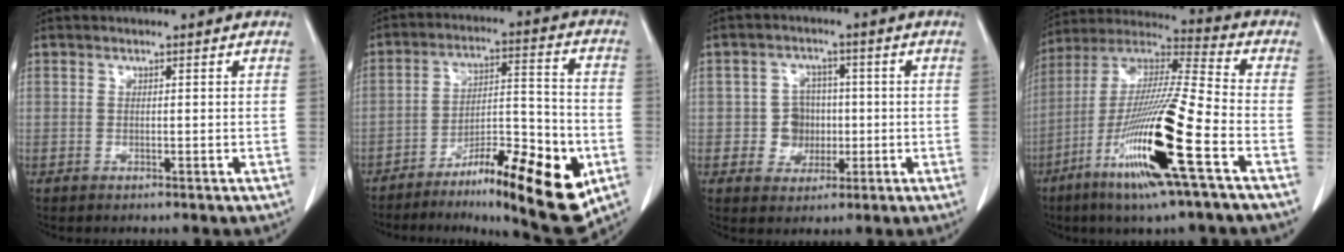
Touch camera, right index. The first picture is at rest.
{"total": 17.9, "force": [-9.1, 3.8, 15.0], "torque": [-0.209, 0.009, -0.134]}
{"total": 4.8, "force": [-0.5, 4.7, 1.2], "torque": [-0.015, 0.014, -0.004]}
{"total": 19.9, "force": [-8.0, 0.0, 18.2], "torque": [-0.379, -0.034, -0.159]}